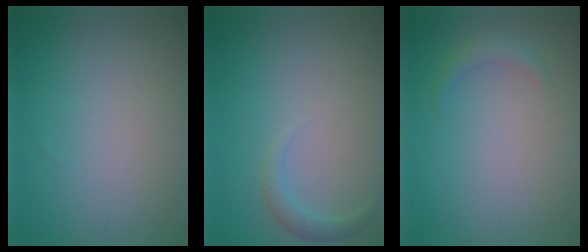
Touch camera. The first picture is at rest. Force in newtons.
{"total": 1.5, "press": 1.5, "slide": 0.2}
{"total": 1.3, "press": 1.3, "slide": 0.1}